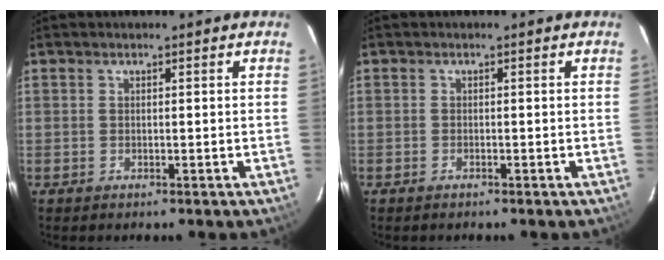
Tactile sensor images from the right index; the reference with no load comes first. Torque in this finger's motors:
{"motor_torque": [-0.08, -0.15, 0.07, 0.01]}